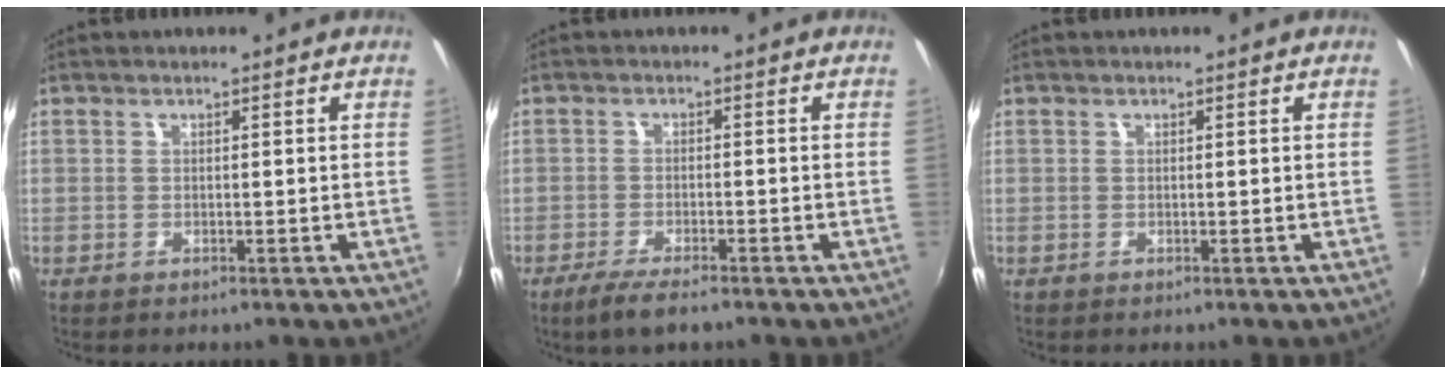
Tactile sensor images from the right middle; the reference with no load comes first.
{"total": 5.2, "force": [-4.0, 0.8, 3.3], "torque": [-0.081, -0.012, -0.073]}
{"total": 0.0}